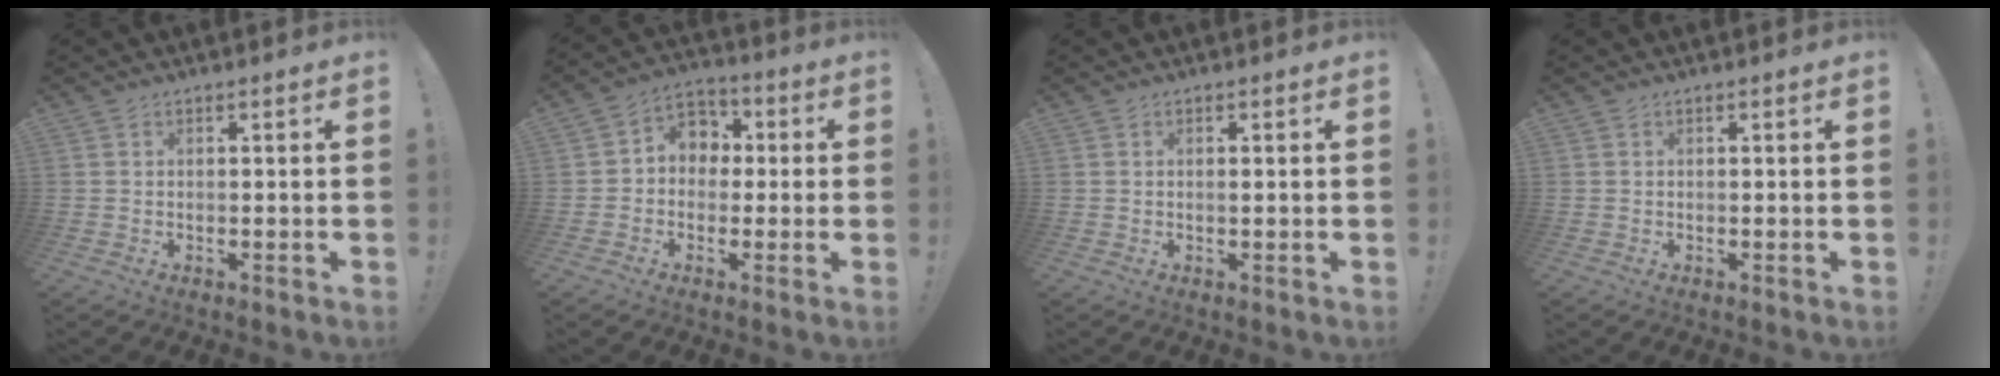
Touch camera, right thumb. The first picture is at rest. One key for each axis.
{"total": 7.1, "fx": -0.5, "fy": 6.5, "fz": 2.8, "tx": -0.043, "ty": 0.014, "tz": 0.000}
{"total": 0.6, "fx": 0.0, "fy": -0.1, "fz": 0.6, "tx": 0.003, "ty": -0.006, "tz": -0.003}
{"total": 0.0}